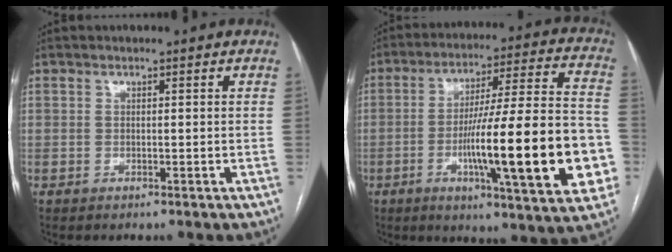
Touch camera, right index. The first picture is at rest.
{"total": 24.1, "force": [-6.0, 2.2, 23.2], "torque": [-0.309, 0.002, -0.085]}